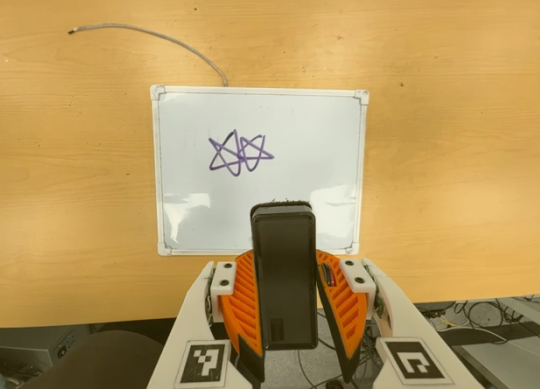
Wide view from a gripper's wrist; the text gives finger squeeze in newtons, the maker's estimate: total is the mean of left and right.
{"total": 6.2, "left": 5.4, "right": 6.9}